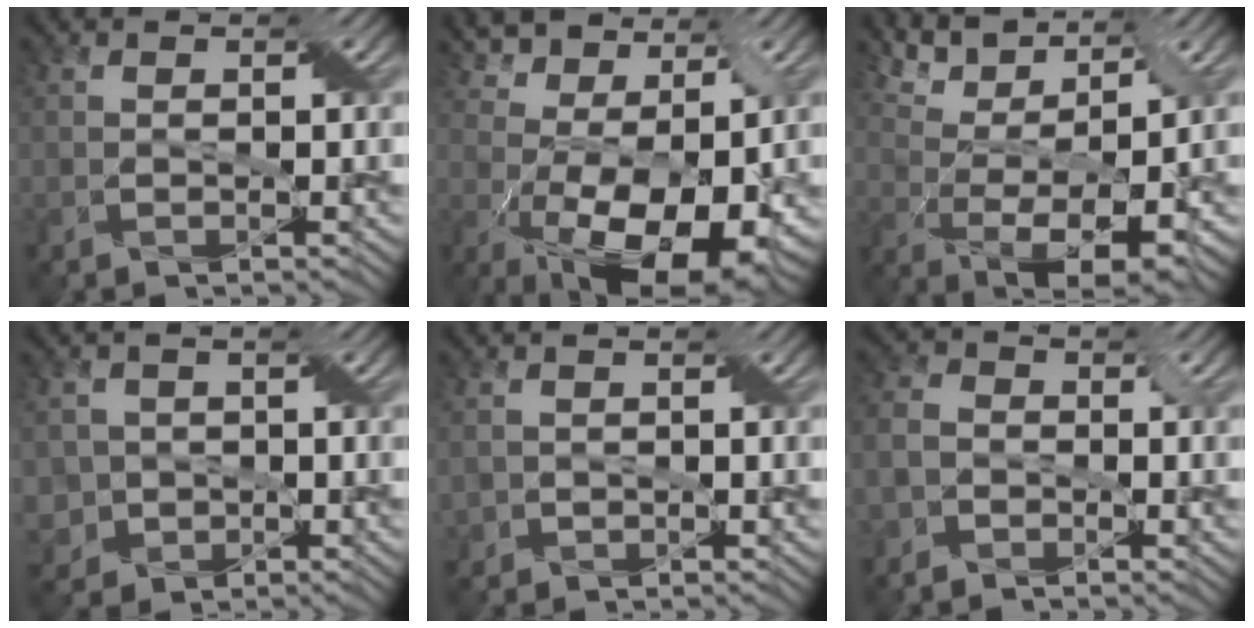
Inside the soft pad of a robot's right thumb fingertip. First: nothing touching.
{"total": 14.0, "force": [2.8, 7.7, 11.3], "torque": [-0.215, -0.010, 0.064]}
{"total": 9.1, "force": [5.3, 3.1, 6.8], "torque": [-0.146, 0.008, 0.104]}
{"total": 4.6, "force": [-1.2, 4.4, 1.0], "torque": [-0.030, -0.004, -0.035]}
{"total": 1.4, "force": [-0.2, 1.4, 0.0], "torque": [-0.005, -0.005, -0.002]}
{"total": 3.9, "force": [-1.9, 2.8, 2.0], "torque": [-0.055, -0.002, -0.050]}